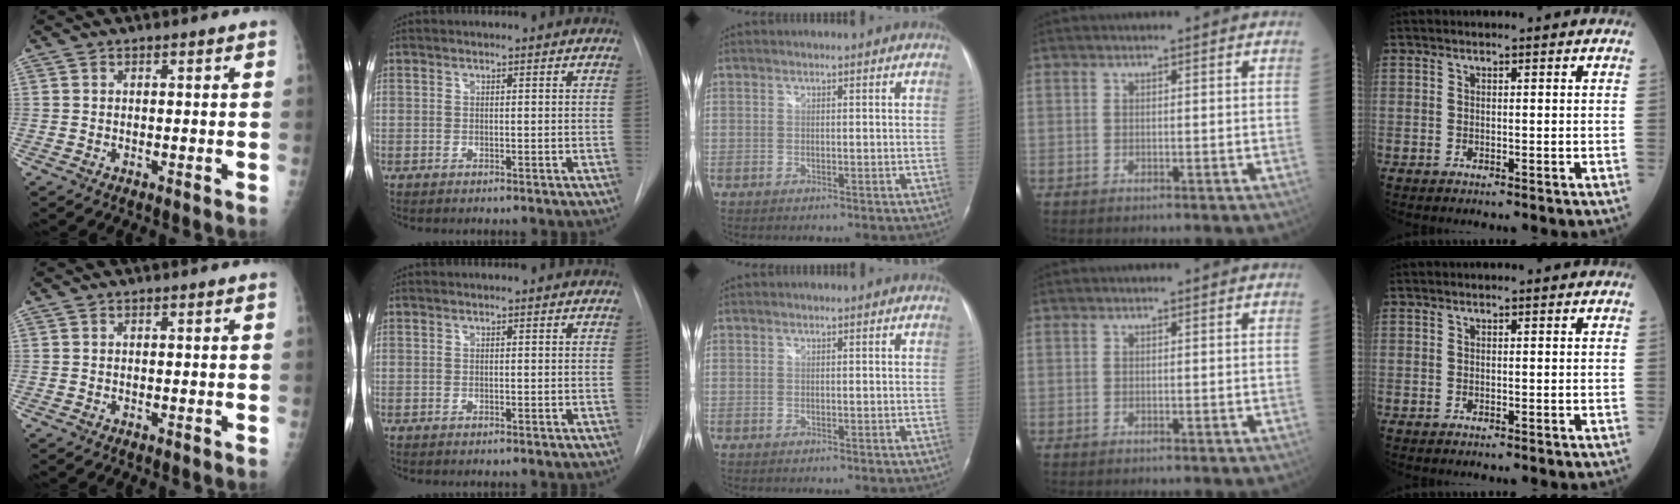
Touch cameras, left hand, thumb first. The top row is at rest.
{"index": {"total": 1.7, "force": [-1.7, -0.2, -0.3], "torque": [0.005, -0.005, -0.027]}}